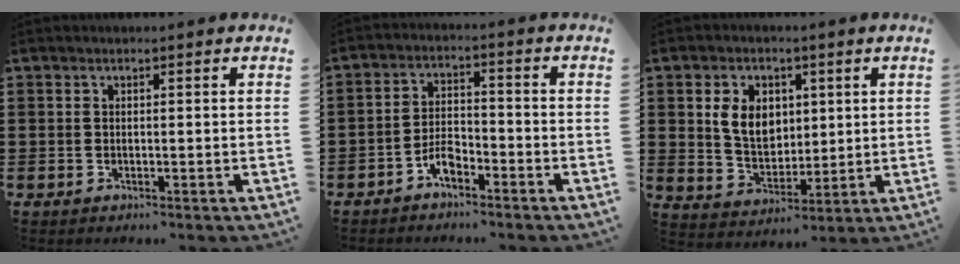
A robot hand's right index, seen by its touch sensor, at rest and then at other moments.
{"total": 3.9, "force": [-2.8, 1.4, 2.3], "torque": [-0.051, 0.005, -0.056]}
{"total": 7.3, "force": [1.9, 5.4, 4.4], "torque": [-0.104, 0.013, 0.031]}